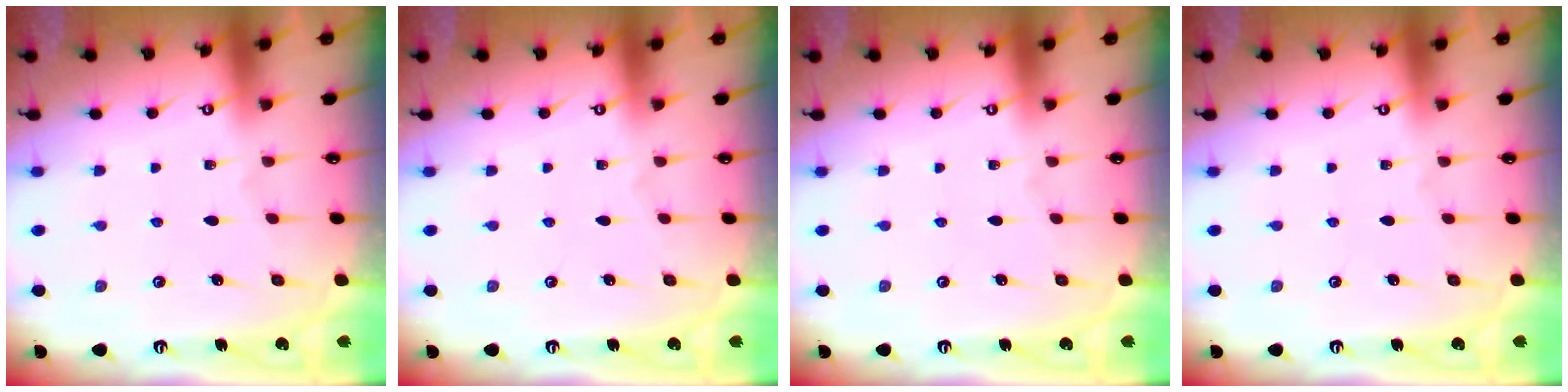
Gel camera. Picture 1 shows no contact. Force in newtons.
{"total": 0.0}
{"total": 0.0}
{"total": 0.0}